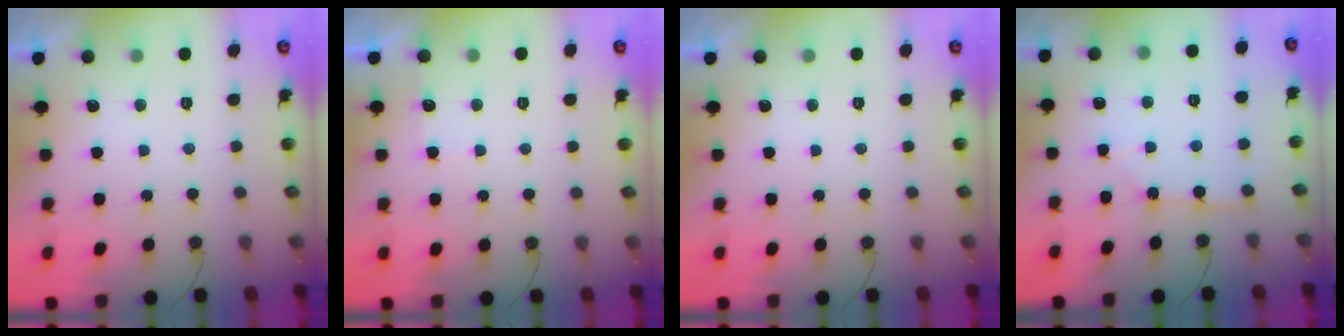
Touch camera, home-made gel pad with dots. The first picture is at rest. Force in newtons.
{"total": 4.4, "press": 4.4, "slide": 0.6}
{"total": 0.0}
{"total": 2.2, "press": 2.2, "slide": 0.3}